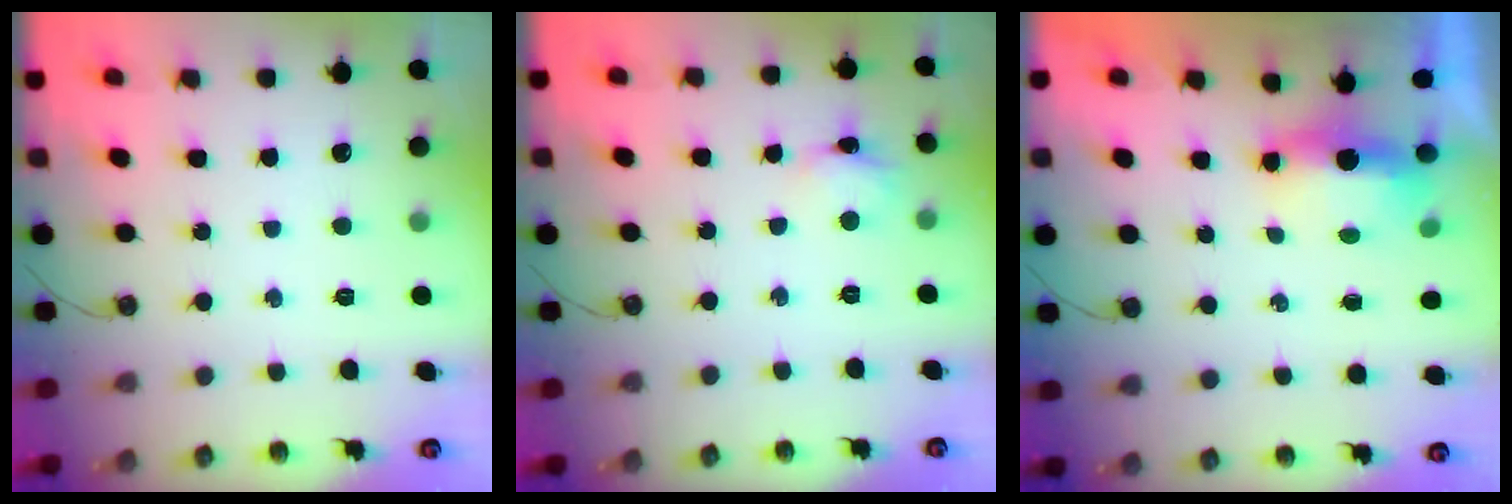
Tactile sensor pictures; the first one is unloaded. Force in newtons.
{"total": 3.9, "press": 3.9, "slide": 0.3}
{"total": 14.2, "press": 7.1, "slide": 12.4}